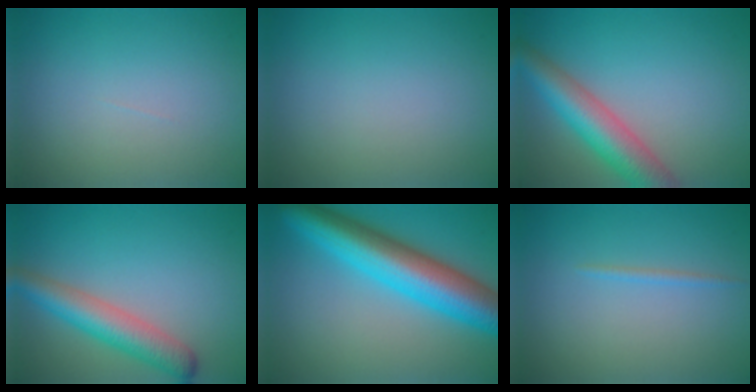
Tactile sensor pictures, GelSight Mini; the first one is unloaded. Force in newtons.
{"total": 0.0}
{"total": 6.6, "press": 6.6, "slide": 0.3}
{"total": 5.1, "press": 5.1, "slide": 0.2}
{"total": 10.3, "press": 10.3, "slide": 0.2}
{"total": 0.7, "press": 0.7, "slide": 0.1}